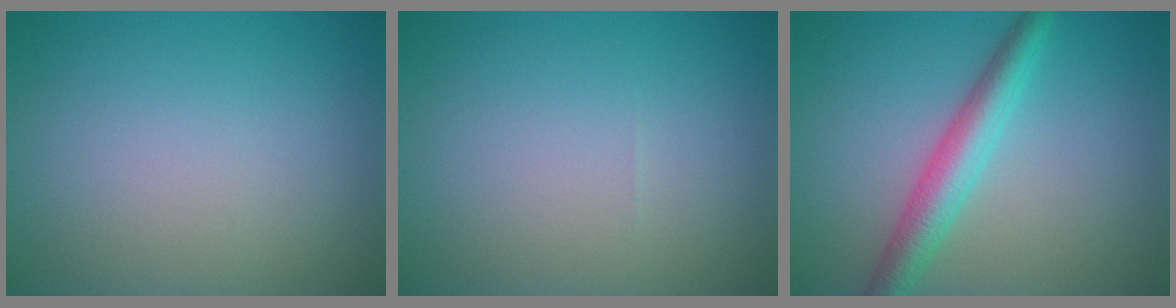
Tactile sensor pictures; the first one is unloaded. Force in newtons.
{"total": 0.0}
{"total": 4.0, "press": 4.0, "slide": 0.1}